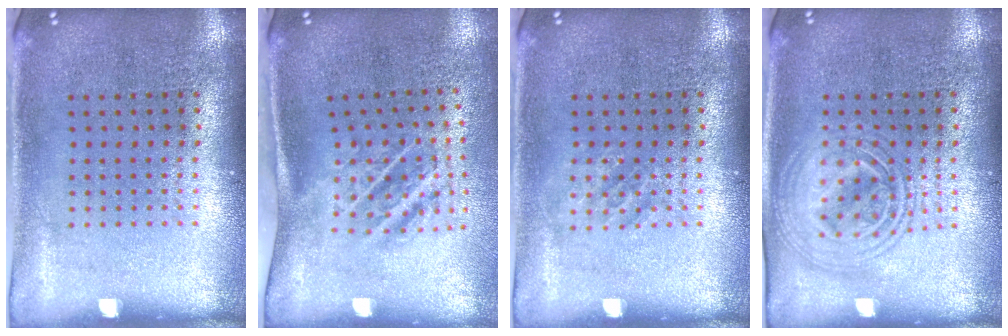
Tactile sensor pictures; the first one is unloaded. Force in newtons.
{"total": 1.9, "press": 1.2, "slide": 1.5}
{"total": 1.0, "press": 1.0, "slide": 0.2}
{"total": 2.8, "press": 2.8, "slide": 0.4}